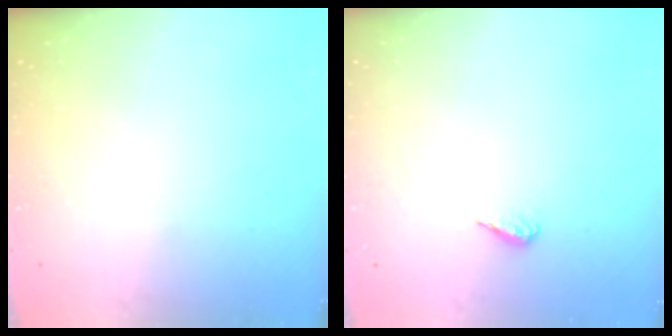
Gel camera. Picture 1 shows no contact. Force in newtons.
{"total": 2.3, "press": 2.2, "slide": 0.8}